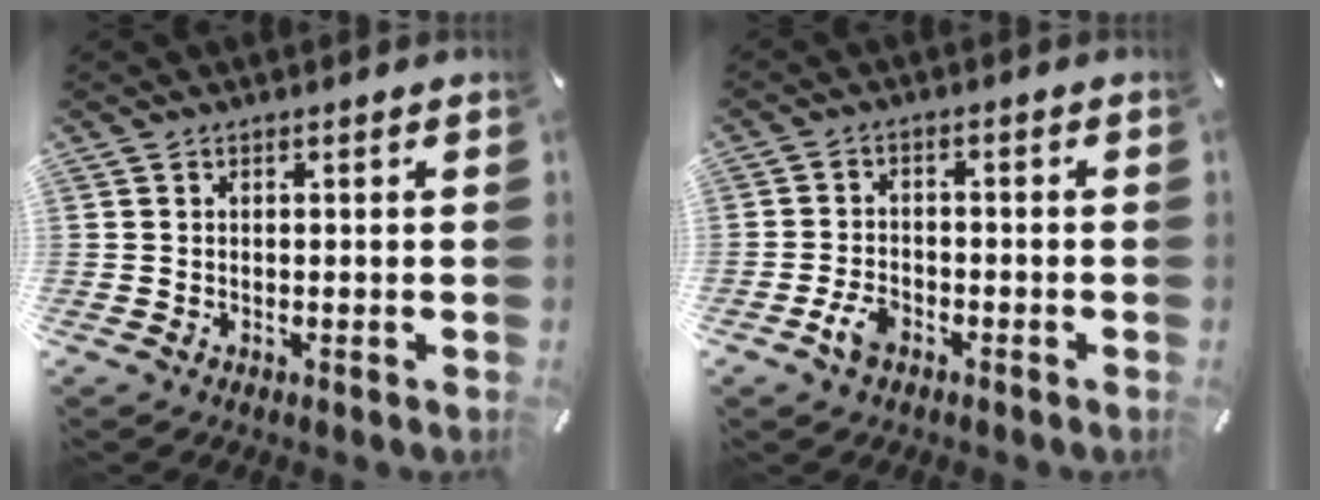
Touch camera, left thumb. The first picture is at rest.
{"total": 4.4, "force": [-2.5, 2.6, 2.5], "torque": [-0.058, 0.008, -0.049]}